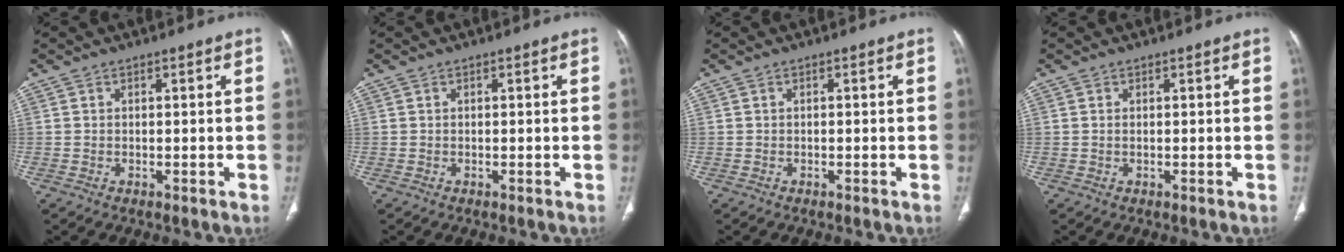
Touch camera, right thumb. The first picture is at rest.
{"total": 0.0}
{"total": 0.0}
{"total": 0.0}